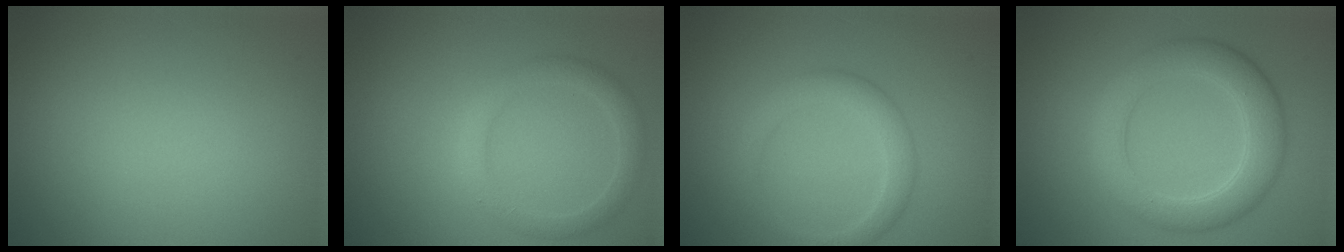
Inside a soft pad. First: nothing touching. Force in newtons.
{"total": 2.3, "press": 2.3, "slide": 0.1}
{"total": 2.5, "press": 2.5, "slide": 0.2}
{"total": 5.0, "press": 5.0, "slide": 0.3}